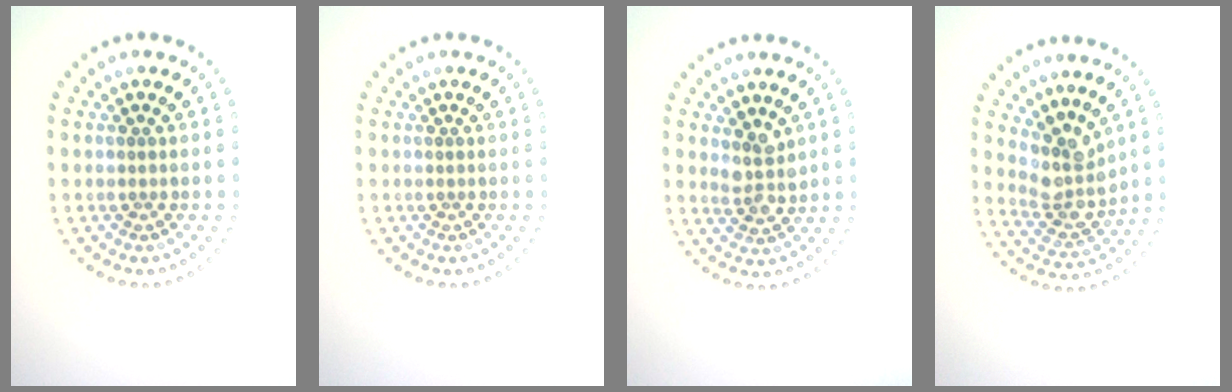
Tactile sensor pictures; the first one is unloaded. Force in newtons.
{"total": 0.0}
{"total": 2.6, "press": 2.2, "slide": 1.3}
{"total": 3.7, "press": 2.9, "slide": 2.3}